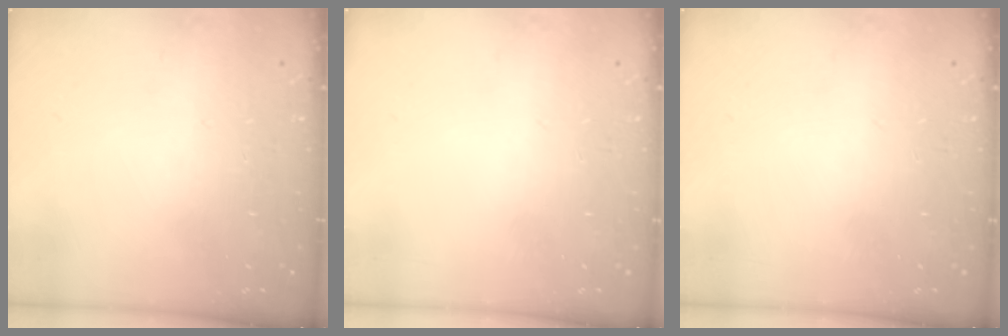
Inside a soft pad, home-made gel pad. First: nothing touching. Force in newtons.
{"total": 0.0}
{"total": 0.0}